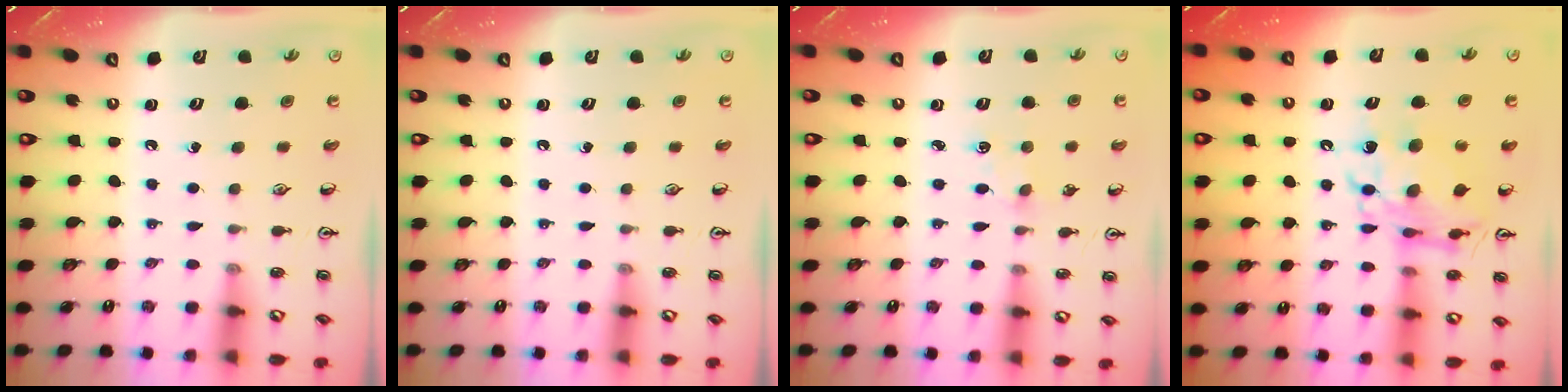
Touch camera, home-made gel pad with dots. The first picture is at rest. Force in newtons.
{"total": 0.0}
{"total": 1.7, "press": 1.7, "slide": 0.3}
{"total": 12.3, "press": 12.2, "slide": 1.1}